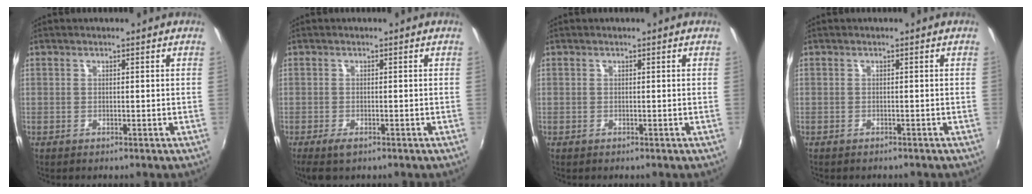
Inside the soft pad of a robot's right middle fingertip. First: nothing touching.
{"total": 2.8, "force": [-1.9, 1.0, 1.9], "torque": [-0.041, -0.010, -0.032]}
{"total": 0.0}
{"total": 0.8, "force": [-0.7, 0.3, 0.2], "torque": [-0.008, -0.004, -0.010]}